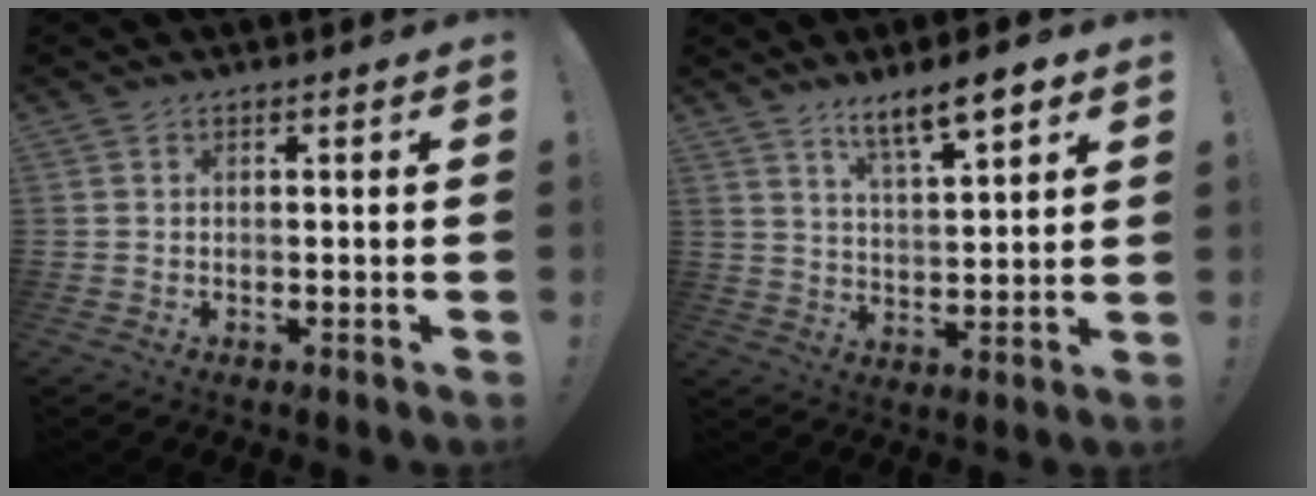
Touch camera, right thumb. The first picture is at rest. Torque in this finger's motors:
{"motor_torque": [0.05, 0.09, 0.49, 0.96, 0.01]}